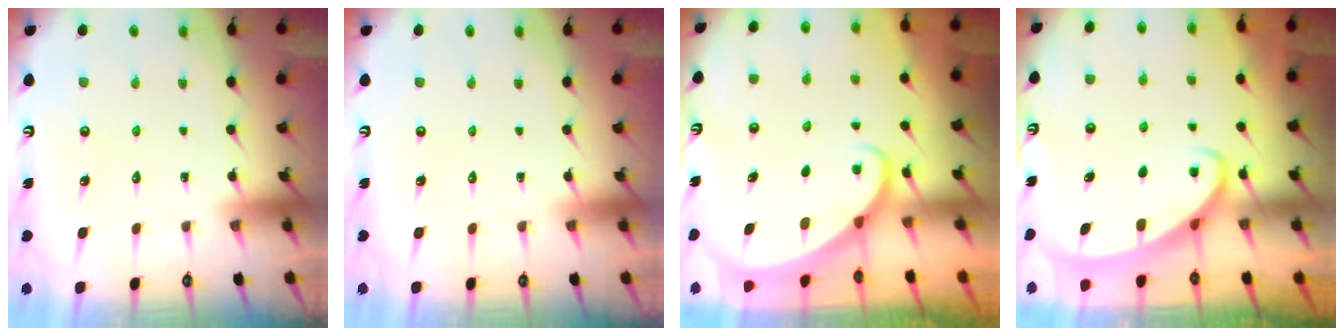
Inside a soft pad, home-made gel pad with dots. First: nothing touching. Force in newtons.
{"total": 0.0}
{"total": 2.2, "press": 2.2, "slide": 0.3}
{"total": 2.4, "press": 2.4, "slide": 0.4}